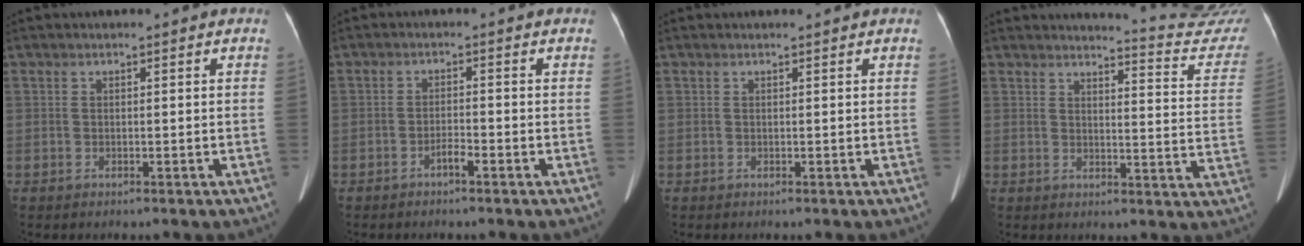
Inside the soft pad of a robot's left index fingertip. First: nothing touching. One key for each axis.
{"total": 1.7, "fx": -1.3, "fy": 0.1, "fz": 1.2, "tx": -0.022, "ty": 0.001, "tz": -0.023}
{"total": 1.1, "fx": 1.1, "fy": -0.1, "fz": 0.3, "tx": -0.008, "ty": 0.009, "tz": 0.015}
{"total": 15.1, "fx": 15.0, "fy": -0.5, "fz": 1.5, "tx": -0.004, "ty": -0.119, "tz": 0.141}